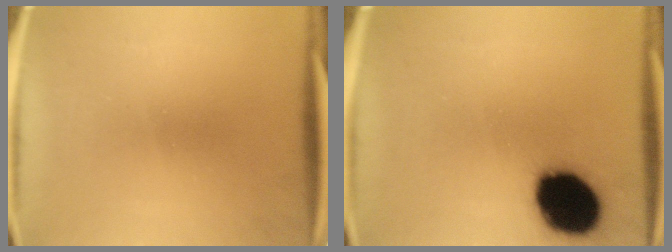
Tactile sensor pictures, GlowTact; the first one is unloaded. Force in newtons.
{"total": 18.3}